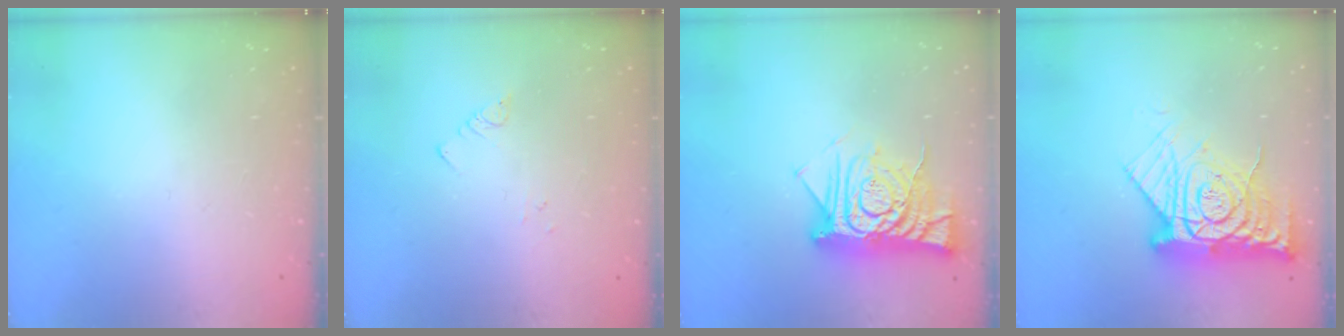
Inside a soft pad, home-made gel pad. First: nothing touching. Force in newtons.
{"total": 1.8, "press": 1.8, "slide": 0.2}
{"total": 12.6, "press": 12.6, "slide": 1.1}
{"total": 17.3, "press": 17.2, "slide": 1.7}